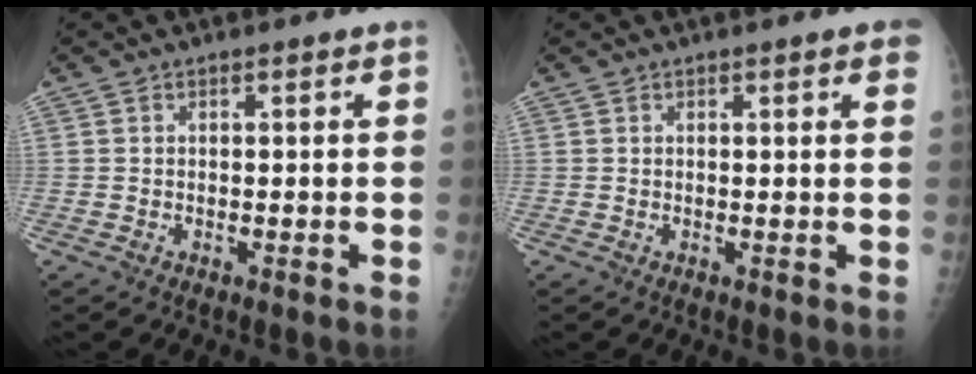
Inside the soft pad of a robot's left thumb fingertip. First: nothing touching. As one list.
[{"total": 2.6, "force": [1.6, 0.3, 2.0], "torque": [-0.018, 0.002, 0.015]}]